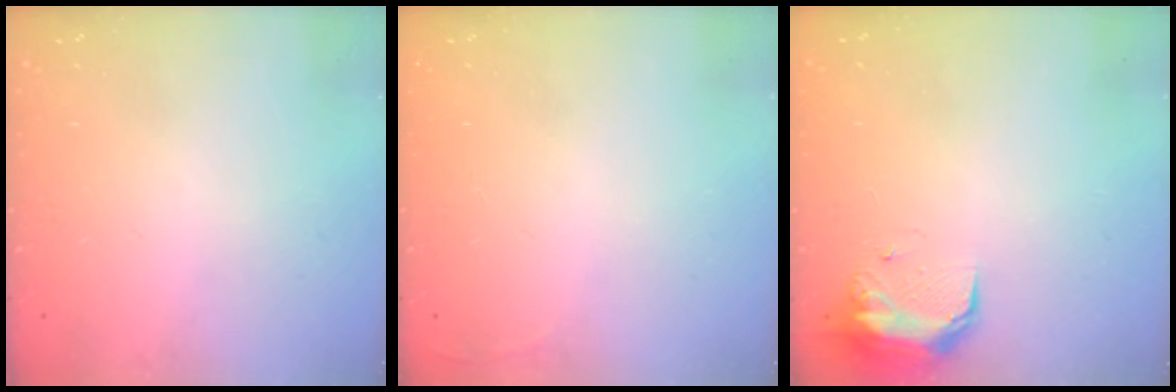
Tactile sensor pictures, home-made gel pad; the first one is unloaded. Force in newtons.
{"total": 2.7, "press": 2.6, "slide": 1.0}
{"total": 9.1, "press": 9.0, "slide": 1.5}